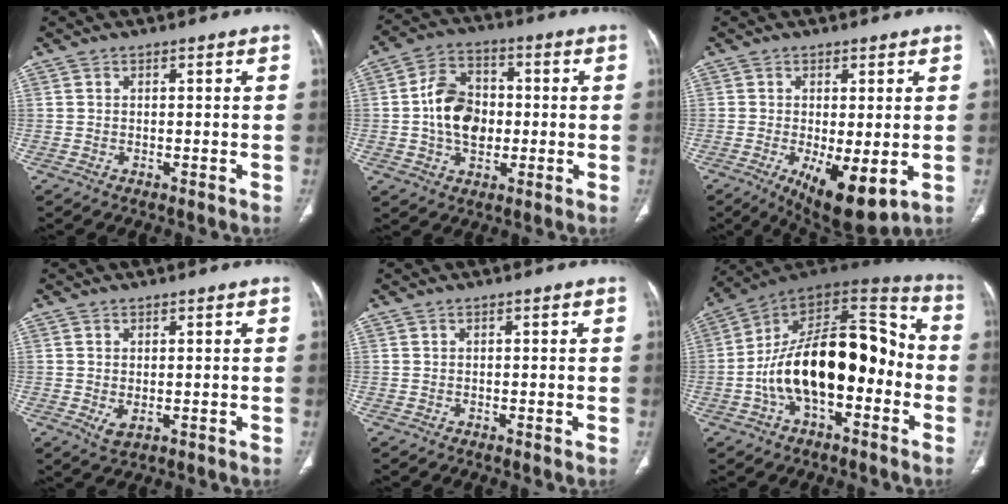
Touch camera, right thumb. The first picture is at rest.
{"total": 11.9, "force": [-0.5, 8.6, 8.2], "torque": [-0.120, 0.018, -0.013]}
{"total": 10.3, "force": [-2.5, 3.8, 9.2], "torque": [-0.146, -0.025, -0.028]}
{"total": 2.7, "force": [-0.2, 1.5, 2.2], "torque": [-0.042, -0.008, 0.005]}
{"total": 0.0}
{"total": 23.3, "force": [-4.1, 12.3, 19.4], "torque": [-0.298, 0.060, -0.068]}